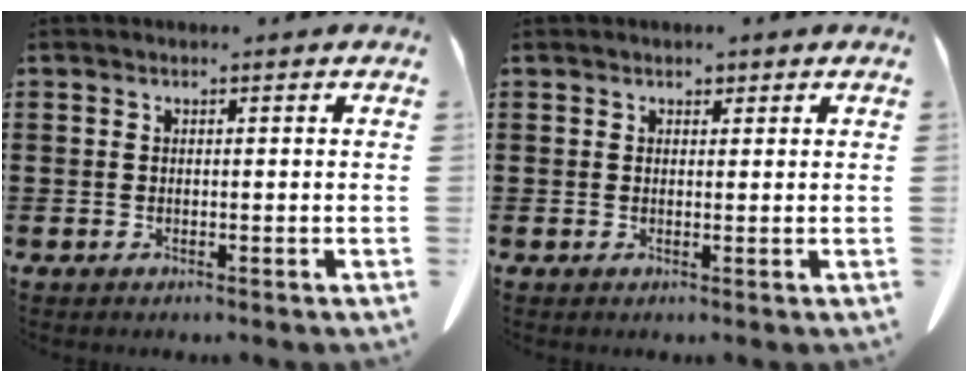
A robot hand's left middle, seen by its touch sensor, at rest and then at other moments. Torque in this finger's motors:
{"motor_torque": [0.08, 0.01, 0.00, 0.00]}